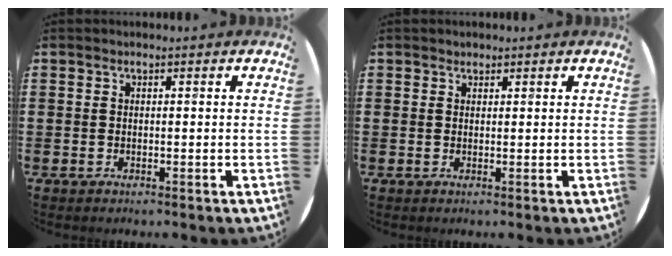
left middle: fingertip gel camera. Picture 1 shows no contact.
{"total": 0.7, "force": [0.6, 0.3, -0.1], "torque": [0.001, 0.003, 0.012]}